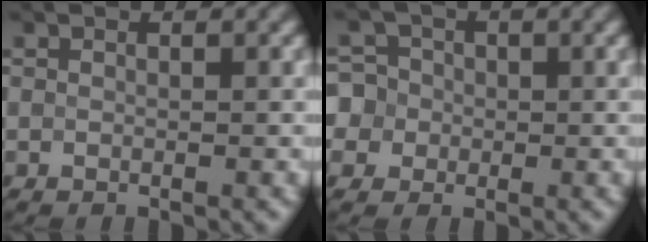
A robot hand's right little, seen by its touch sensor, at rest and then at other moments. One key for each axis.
{"total": 6.9, "fx": -0.8, "fy": 6.5, "fz": 1.9, "tx": -0.045, "ty": 0.024, "tz": -0.051}